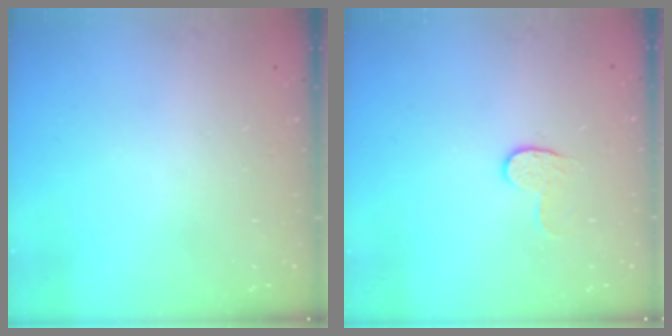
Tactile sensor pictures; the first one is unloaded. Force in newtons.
{"total": 3.6, "press": 3.6, "slide": 0.4}